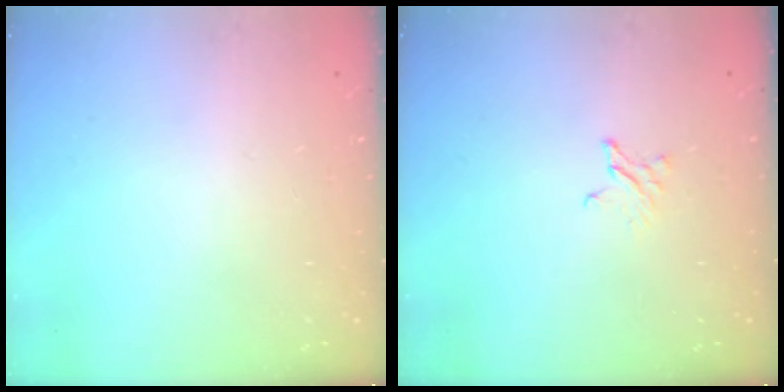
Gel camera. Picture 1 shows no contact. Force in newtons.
{"total": 1.9, "press": 1.9, "slide": 0.3}